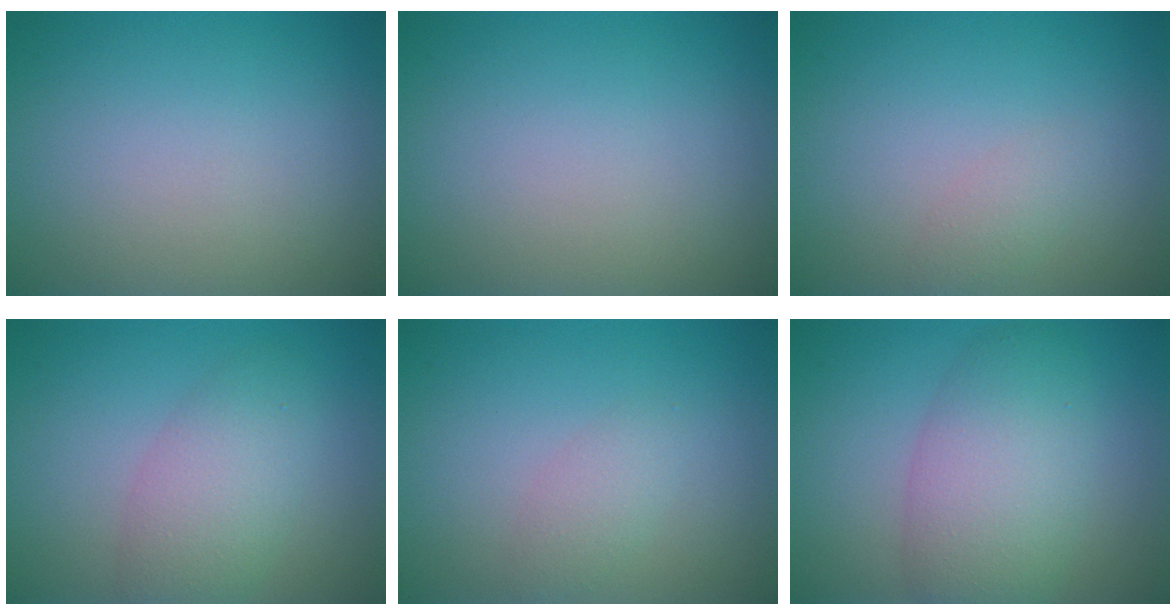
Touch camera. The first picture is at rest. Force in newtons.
{"total": 0.0}
{"total": 1.1, "press": 1.1, "slide": 0.1}
{"total": 4.1, "press": 4.1, "slide": 0.2}
{"total": 1.6, "press": 1.6, "slide": 0.0}
{"total": 6.3, "press": 6.3, "slide": 0.1}